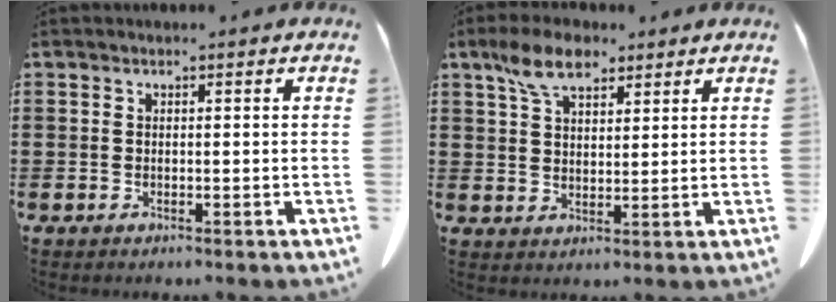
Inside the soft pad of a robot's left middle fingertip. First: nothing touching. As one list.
[{"total": 7.0, "force": [4.6, 3.1, 4.3], "torque": [-0.098, 0.003, 0.087]}]